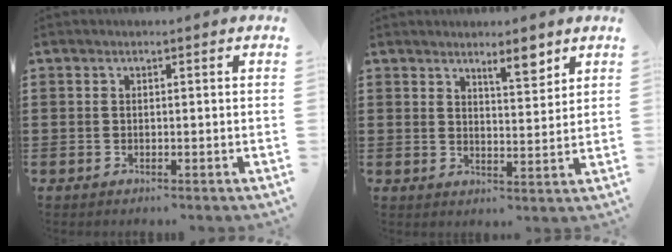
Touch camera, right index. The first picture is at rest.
{"total": 4.6, "force": [3.7, 1.0, 2.5], "torque": [-0.033, -0.010, 0.060]}